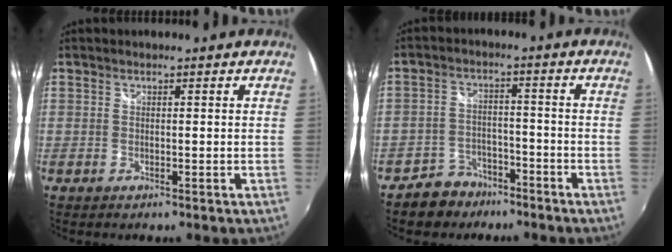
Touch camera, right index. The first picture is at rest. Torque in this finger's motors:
{"motor_torque": [0.44, -0.29, 0.10, 0.00]}